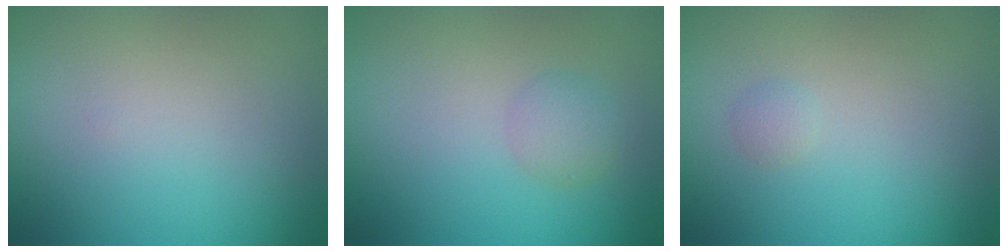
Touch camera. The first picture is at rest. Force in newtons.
{"total": 1.9, "press": 1.9, "slide": 0.1}
{"total": 0.7, "press": 0.7, "slide": 0.0}